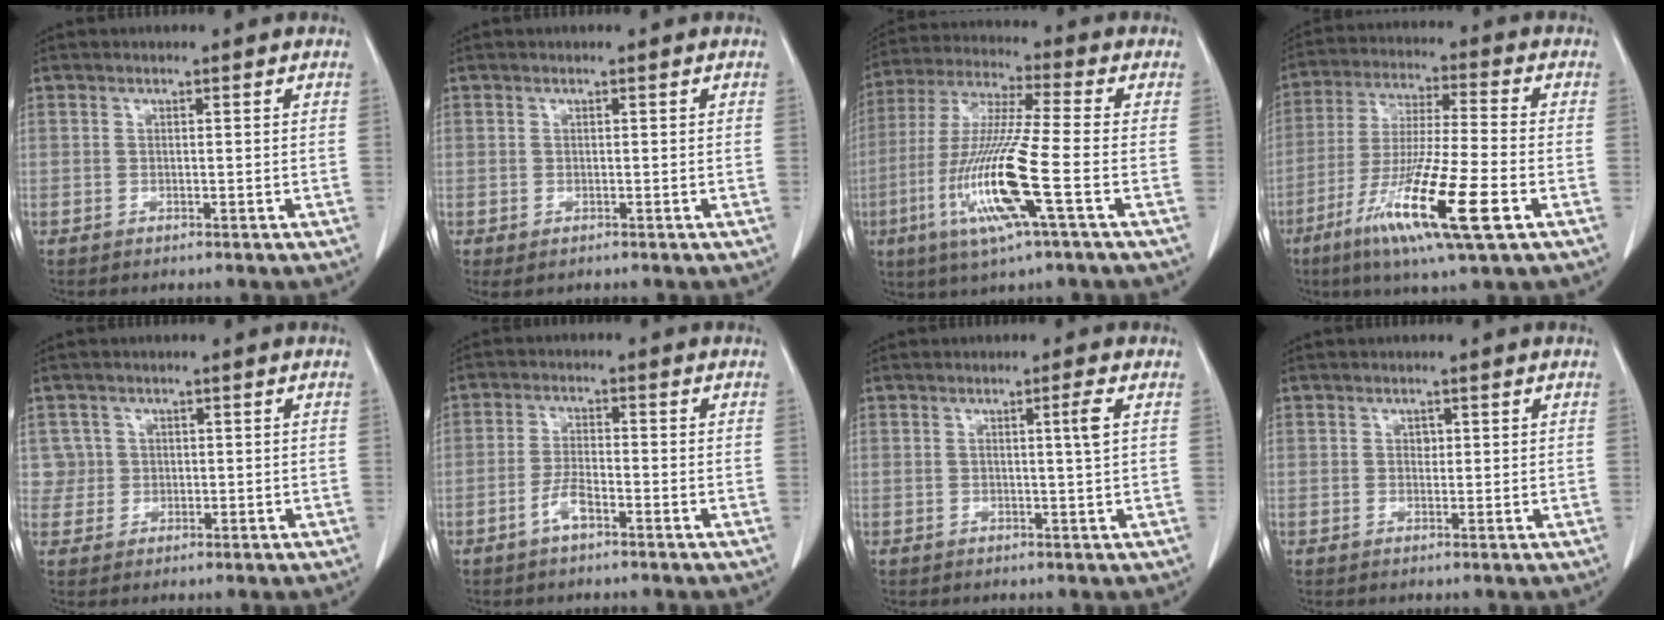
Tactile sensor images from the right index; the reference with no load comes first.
{"total": 1.1, "force": [-0.5, 0.5, 0.8], "torque": [-0.012, -0.003, -0.002]}
{"total": 15.2, "force": [-4.9, -0.1, 14.4], "torque": [-0.303, -0.019, -0.098]}
{"total": 16.4, "force": [-7.1, 0.5, 14.8], "torque": [-0.293, -0.040, -0.128]}
{"total": 2.9, "force": [0.5, 2.8, -0.5], "torque": [0.025, 0.008, 0.008]}
{"total": 3.5, "force": [-2.1, 0.8, 2.6], "torque": [-0.052, 0.003, -0.042]}
{"total": 2.2, "force": [0.5, -0.6, 2.1], "torque": [-0.036, -0.003, 0.009]}
{"total": 0.8, "force": [0.3, 0.7, 0.5], "torque": [-0.005, 0.001, 0.004]}